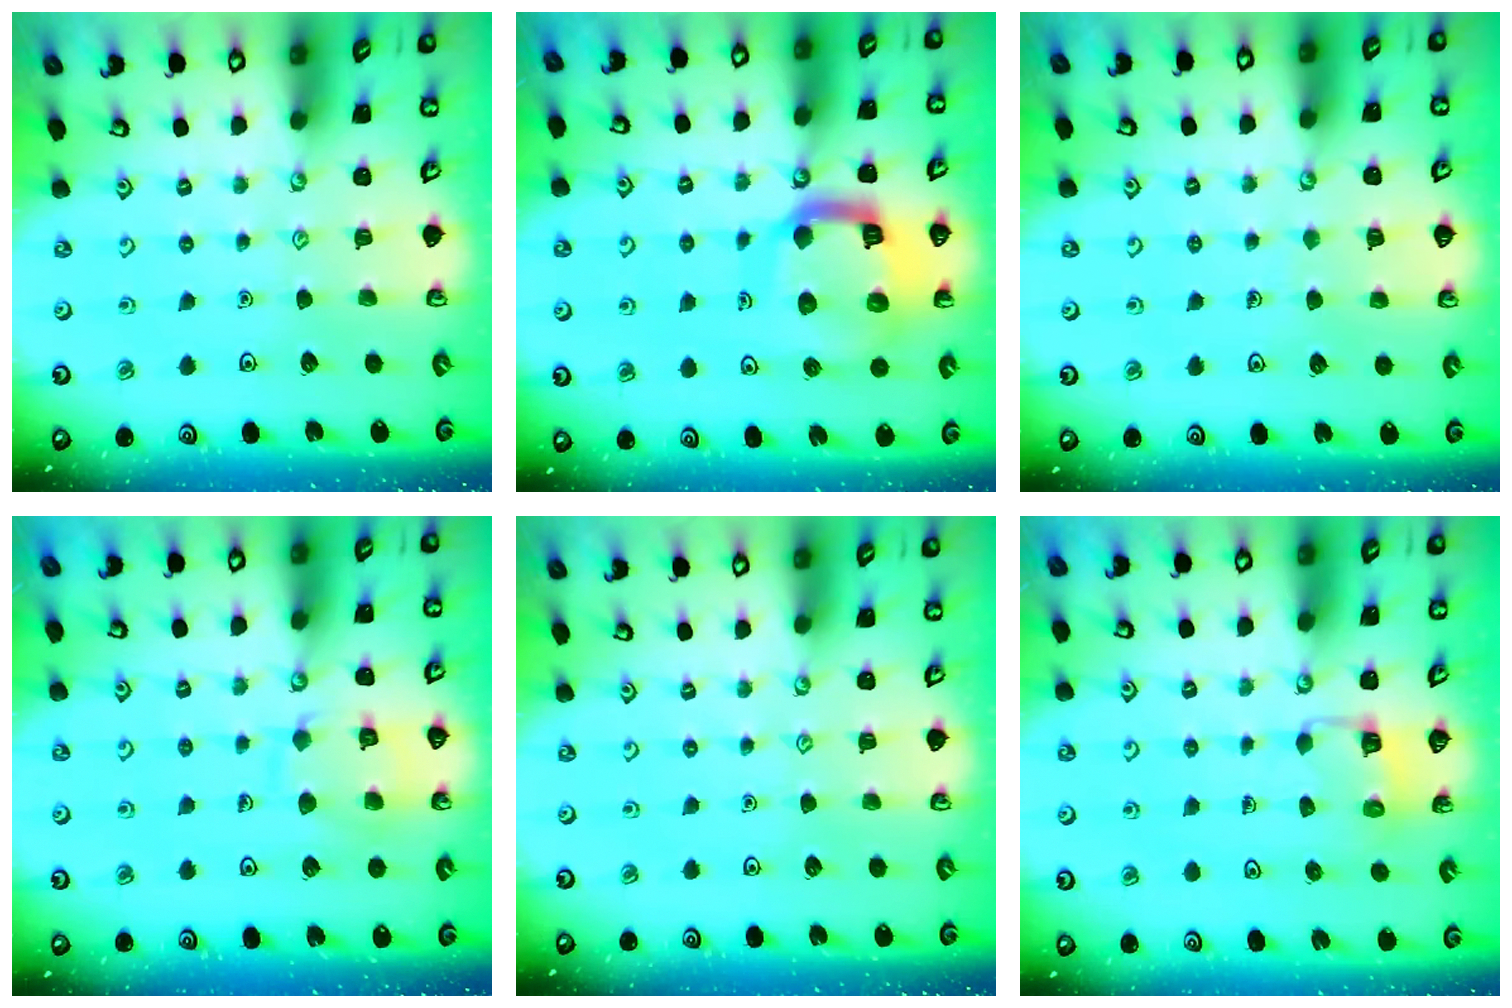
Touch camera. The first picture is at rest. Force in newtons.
{"total": 16.4, "press": 16.3, "slide": 2.0}
{"total": 4.1, "press": 4.0, "slide": 0.4}
{"total": 10.4, "press": 10.3, "slide": 0.8}
{"total": 0.0}
{"total": 3.1, "press": 3.1, "slide": 0.3}